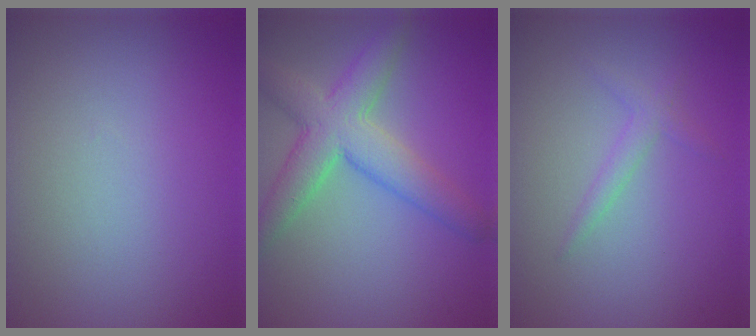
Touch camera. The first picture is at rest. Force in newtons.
{"total": 5.9, "press": 5.9, "slide": 0.4}
{"total": 1.3, "press": 1.3, "slide": 0.1}